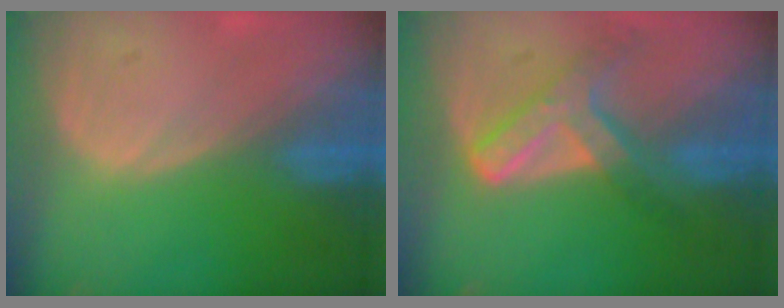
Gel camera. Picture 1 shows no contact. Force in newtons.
{"total": 7.2, "press": 6.2, "slide": 3.8}